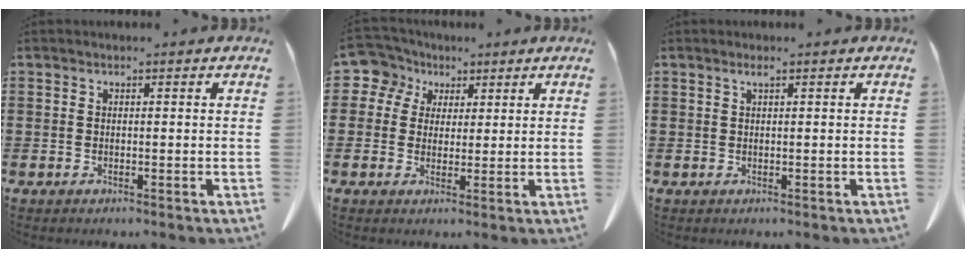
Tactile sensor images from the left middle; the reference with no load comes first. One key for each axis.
{"total": 6.4, "fx": 3.0, "fy": 5.3, "fz": 1.7, "tx": -0.066, "ty": 0.000, "tz": 0.052}
{"total": 0.9, "fx": 0.5, "fy": 0.0, "fz": 0.8, "tx": -0.016, "ty": 0.001, "tz": 0.008}